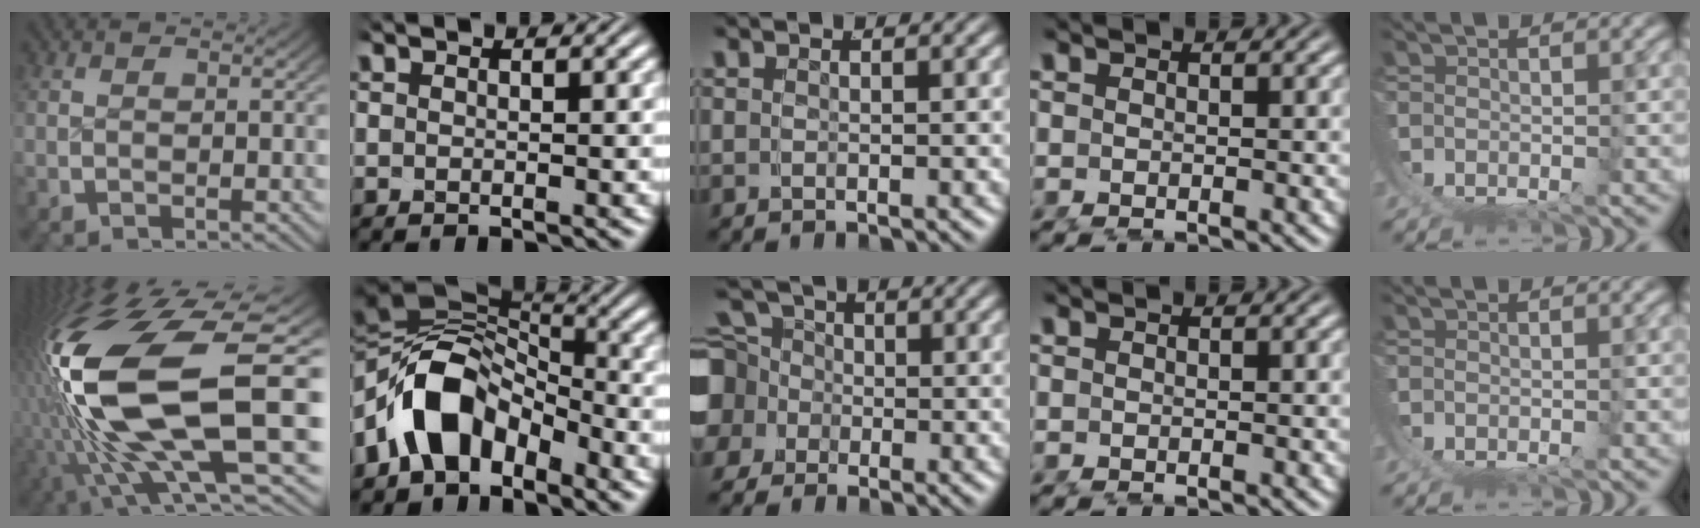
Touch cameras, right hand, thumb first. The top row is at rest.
{"thumb": {"total": 21.7, "force": [-1.1, 11.4, 18.4], "torque": [-0.386, -0.049, 0.016]}, "index": {"total": 10.3, "force": [-0.8, 7.3, 7.2], "torque": [-0.161, -0.005, -0.018]}, "middle": {"total": 6.0, "force": [-0.8, 5.5, 2.3], "torque": [-0.040, -0.015, -0.013]}}